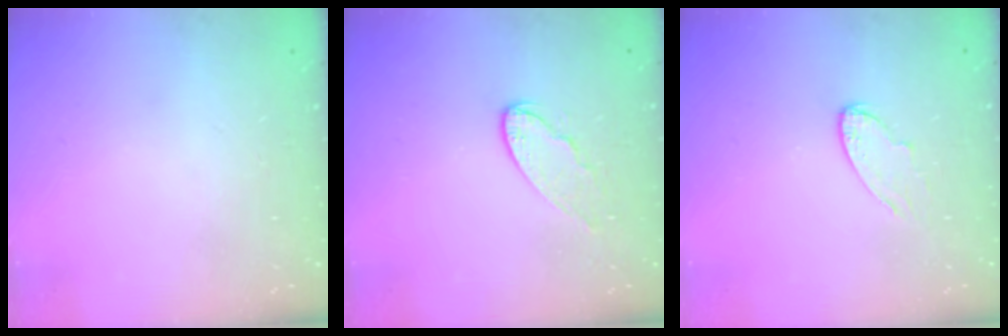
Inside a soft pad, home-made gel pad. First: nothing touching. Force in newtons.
{"total": 7.4, "press": 7.4, "slide": 0.6}
{"total": 6.4, "press": 6.3, "slide": 0.5}